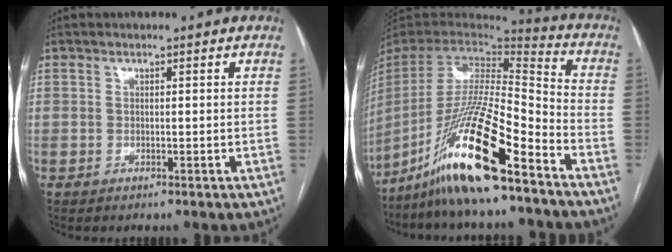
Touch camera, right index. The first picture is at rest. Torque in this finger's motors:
{"motor_torque": [1.18, -0.96, 0.80, 0.21]}